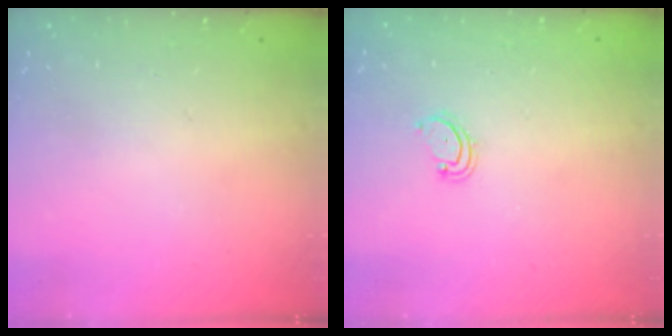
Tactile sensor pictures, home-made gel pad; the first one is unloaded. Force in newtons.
{"total": 3.1, "press": 3.1, "slide": 0.2}